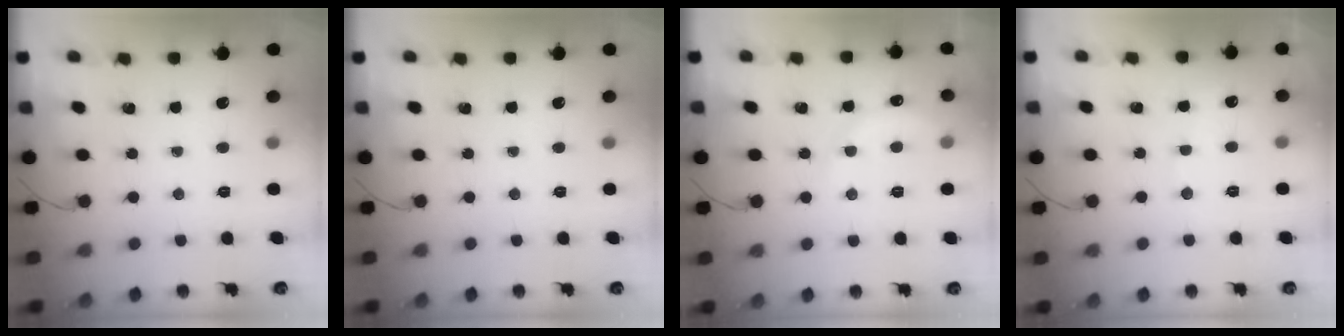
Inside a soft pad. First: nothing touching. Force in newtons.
{"total": 0.0}
{"total": 7.6, "press": 7.5, "slide": 1.1}
{"total": 5.8, "press": 5.8, "slide": 0.8}